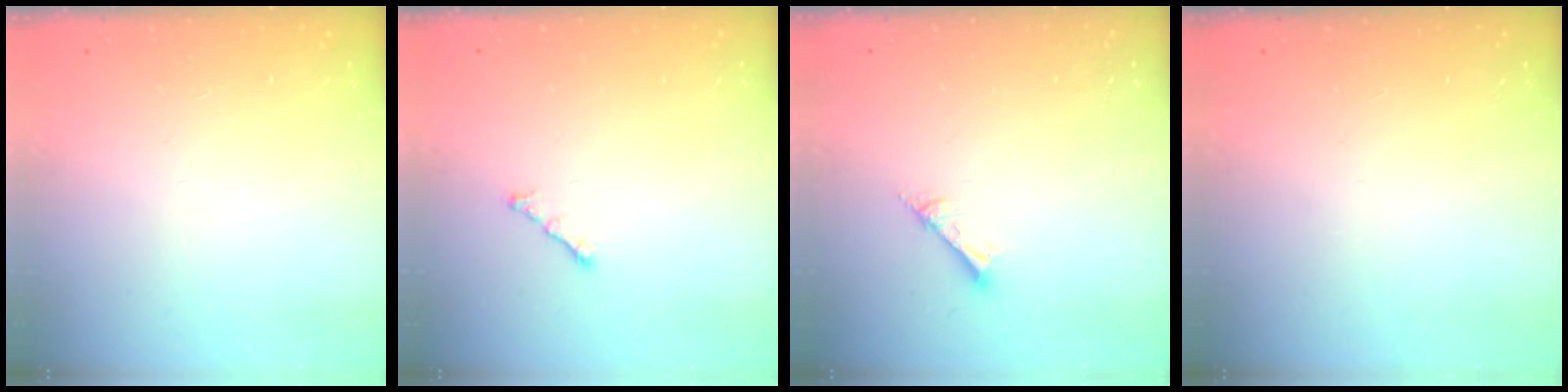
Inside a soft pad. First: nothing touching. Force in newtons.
{"total": 1.7, "press": 1.6, "slide": 0.6}
{"total": 2.6, "press": 2.6, "slide": 0.1}
{"total": 0.0}